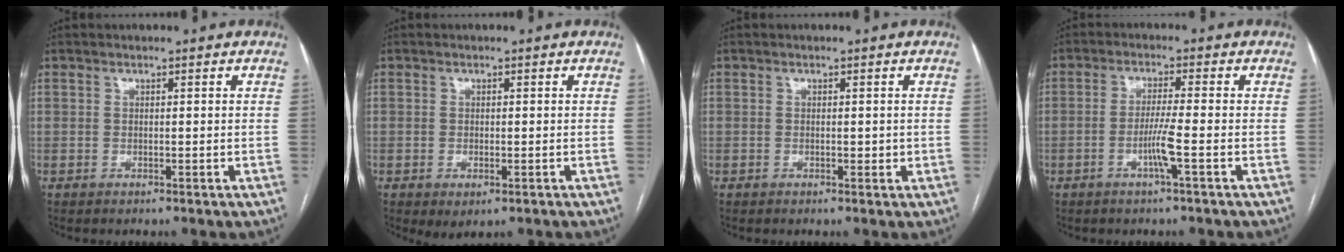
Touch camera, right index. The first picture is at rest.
{"total": 2.6, "force": [-1.1, 1.1, 2.1], "torque": [-0.031, -0.004, -0.008]}
{"total": 1.0, "force": [0.0, 0.6, 0.8], "torque": [-0.007, 0.002, 0.003]}
{"total": 4.1, "force": [-1.4, -0.7, 3.8], "torque": [-0.071, -0.003, -0.028]}